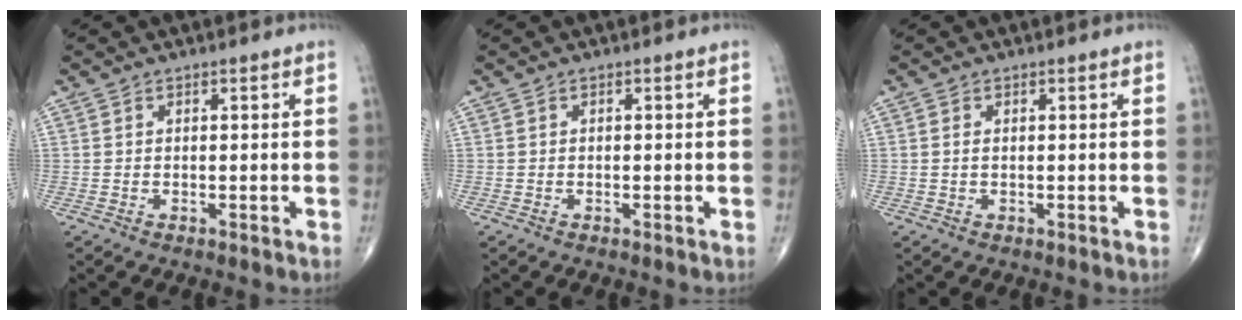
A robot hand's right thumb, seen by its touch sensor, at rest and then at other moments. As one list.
[{"total": 0.0}, {"total": 0.8, "force": [0.1, 0.4, 0.6], "torque": [-0.016, 0.003, 0.004]}]